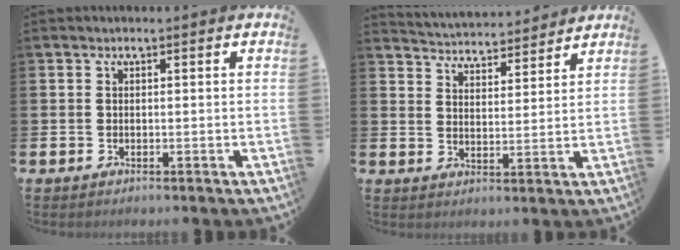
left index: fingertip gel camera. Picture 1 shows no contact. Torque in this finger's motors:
{"motor_torque": [0.93, -1.05, 0.09, 0.04]}